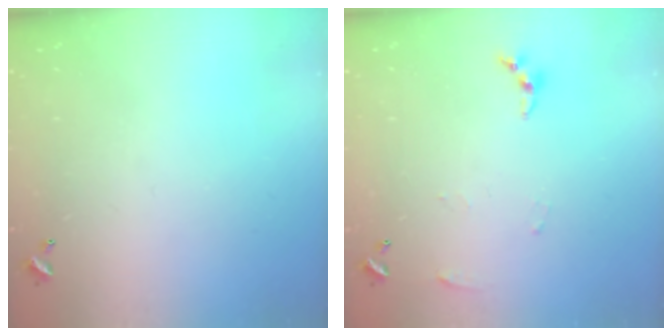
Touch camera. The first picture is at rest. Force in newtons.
{"total": 4.6, "press": 4.6, "slide": 0.4}